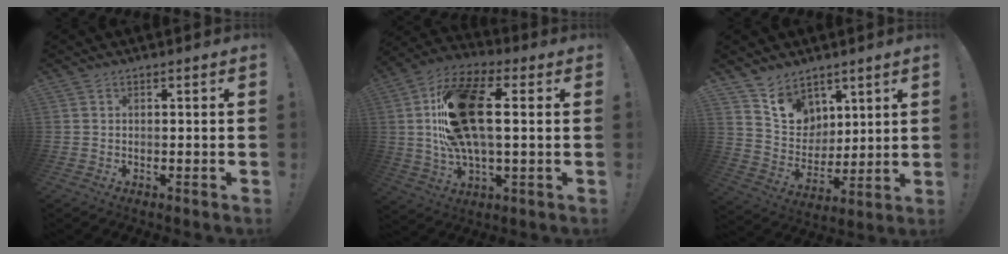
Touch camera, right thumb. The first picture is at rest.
{"total": 23.8, "force": [3.4, 11.8, 20.4], "torque": [-0.349, 0.004, 0.059]}
{"total": 11.2, "force": [8.4, 7.3, 1.9], "torque": [-0.038, -0.072, 0.168]}